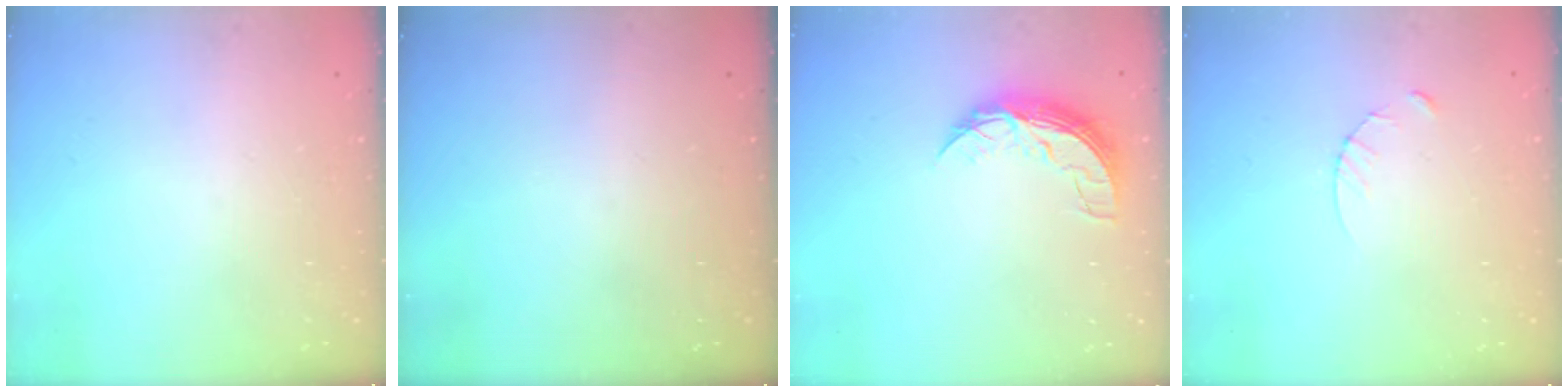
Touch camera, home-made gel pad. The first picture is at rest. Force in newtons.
{"total": 0.0}
{"total": 8.0, "press": 8.0, "slide": 0.5}
{"total": 3.3, "press": 3.3, "slide": 0.4}